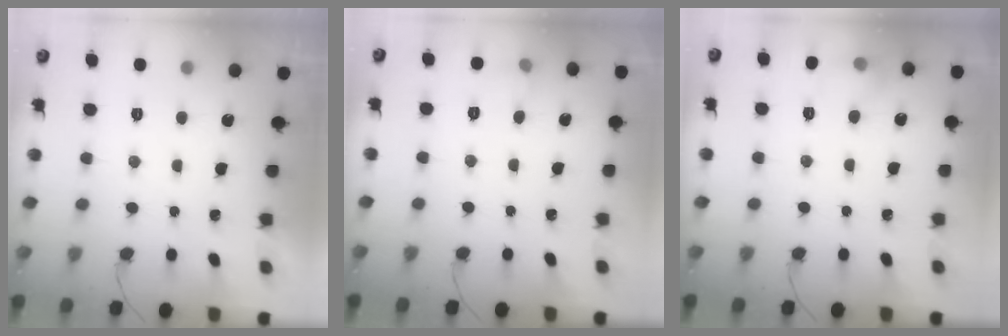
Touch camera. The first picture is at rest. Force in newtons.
{"total": 3.9, "press": 3.7, "slide": 1.2}
{"total": 7.1, "press": 7.1, "slide": 0.9}